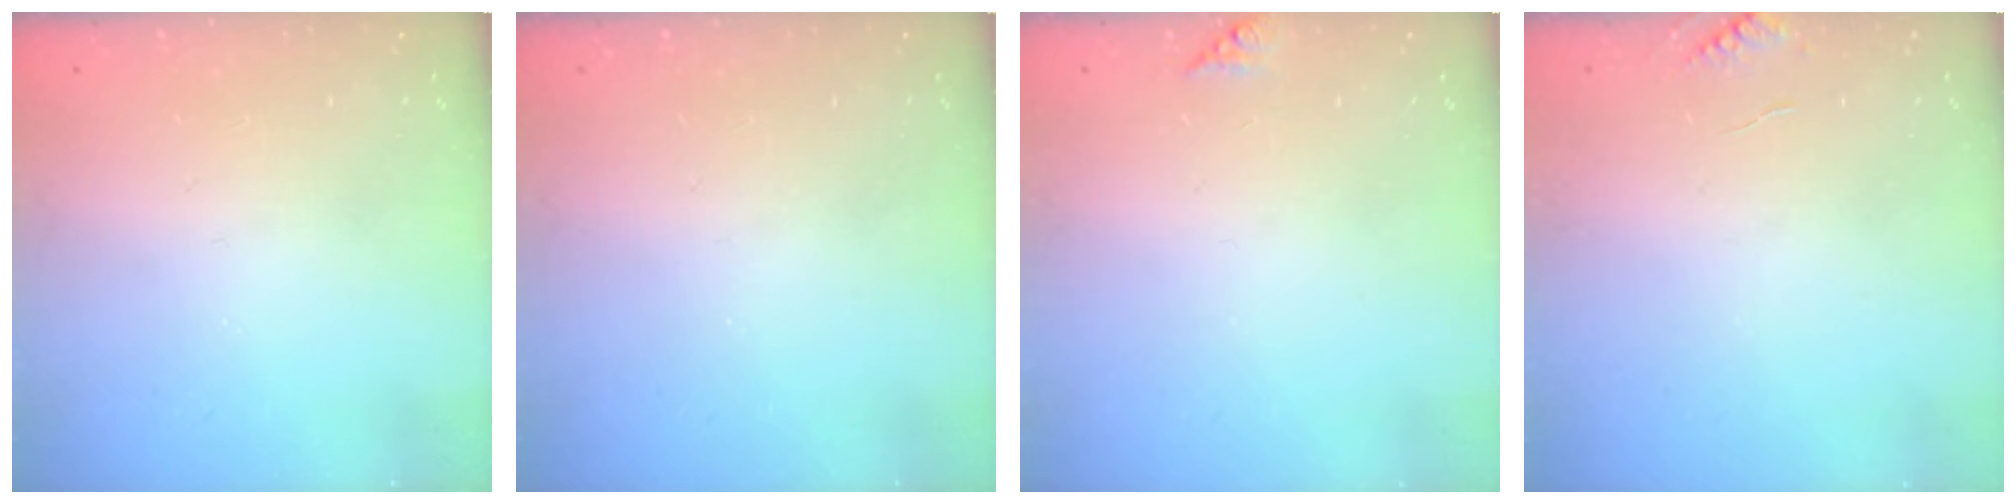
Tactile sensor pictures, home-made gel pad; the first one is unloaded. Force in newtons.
{"total": 0.0}
{"total": 5.0, "press": 5.0, "slide": 0.6}
{"total": 4.7, "press": 4.7, "slide": 0.5}